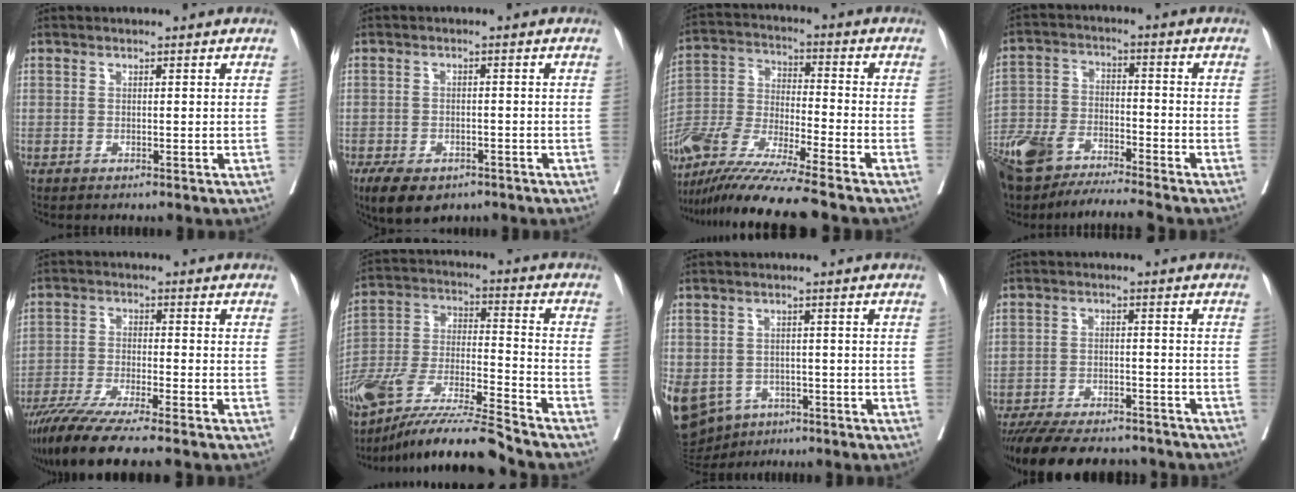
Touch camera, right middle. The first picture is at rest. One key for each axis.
{"total": 8.0, "fx": -5.5, "fy": 4.0, "fz": 4.1, "tx": -0.063, "ty": -0.005, "tz": -0.082}
{"total": 17.6, "fx": -14.7, "fy": -0.8, "fz": 9.6, "tx": -0.214, "ty": -0.035, "tz": -0.275}
{"total": 13.3, "fx": -11.2, "fy": 2.5, "fz": 6.7, "tx": -0.138, "ty": -0.003, "tz": -0.210}
{"total": 11.3, "fx": -9.2, "fy": -0.2, "fz": 6.5, "tx": -0.102, "ty": -0.031, "tz": -0.154}
{"total": 18.1, "fx": -15.0, "fy": 0.2, "fz": 10.0, "tx": -0.220, "ty": -0.017, "tz": -0.281}
{"total": 23.0, "fx": -9.6, "fy": 18.6, "fz": 9.6, "tx": -0.342, "ty": -0.016, "tz": -0.133}
{"total": 15.9, "fx": -13.9, "fy": 4.9, "fz": 6.0, "tx": -0.123, "ty": -0.007, "tz": -0.198}